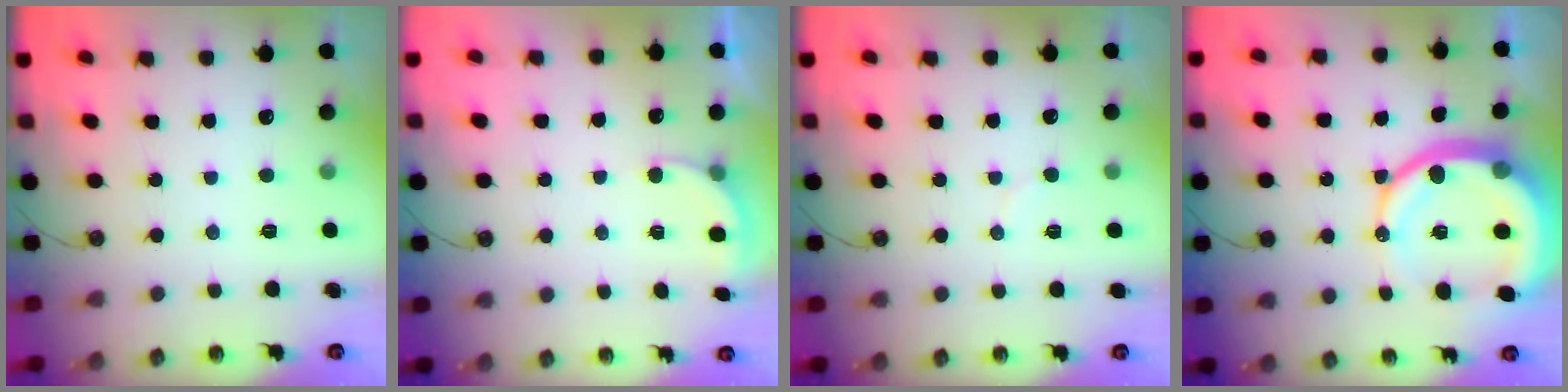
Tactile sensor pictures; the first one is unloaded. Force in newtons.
{"total": 2.5, "press": 2.3, "slide": 1.1}
{"total": 2.7, "press": 2.7, "slide": 0.2}
{"total": 17.8, "press": 17.6, "slide": 2.1}